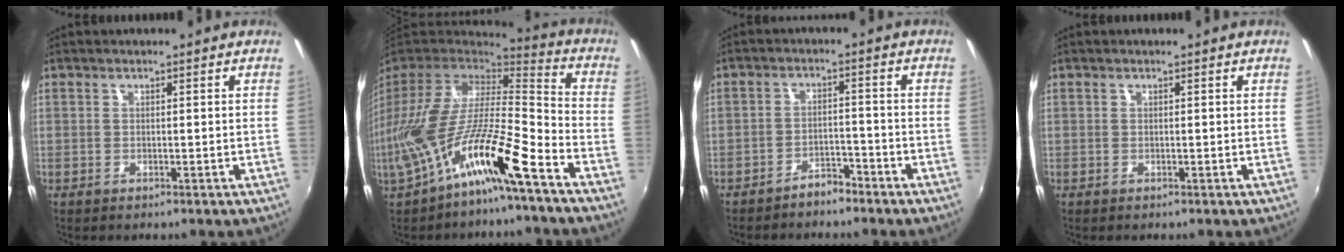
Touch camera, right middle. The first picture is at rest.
{"total": 18.7, "force": [-9.4, 3.6, 15.8], "torque": [-0.277, -0.026, -0.171]}
{"total": 3.6, "force": [-3.3, 1.1, 1.1], "torque": [-0.034, 0.009, -0.050]}
{"total": 0.0}